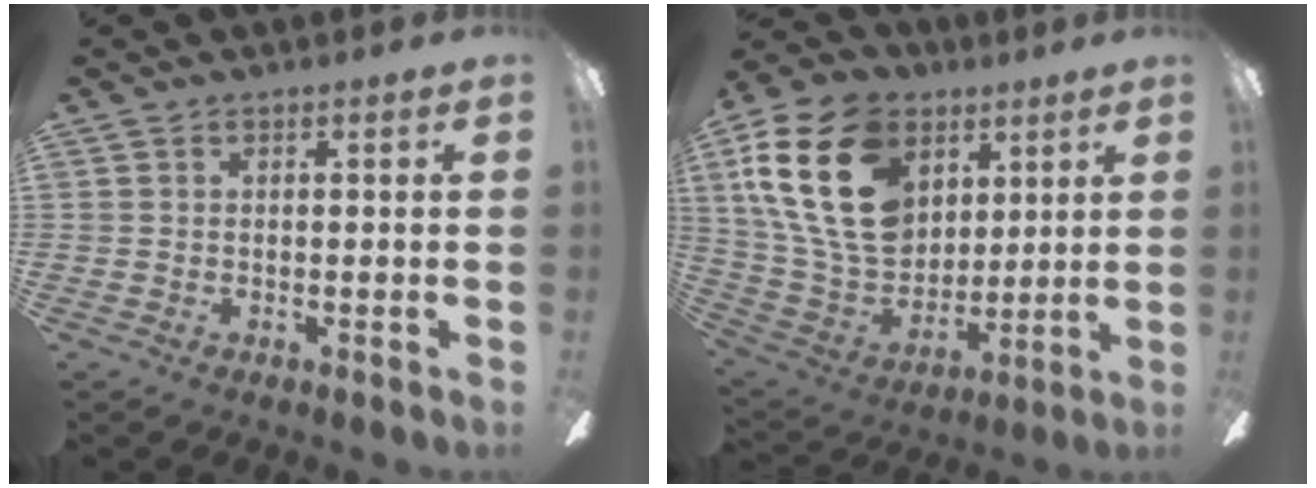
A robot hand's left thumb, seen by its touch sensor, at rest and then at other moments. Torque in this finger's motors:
{"motor_torque": [0.13, 1.36, 1.67, -1.10, 0.69]}